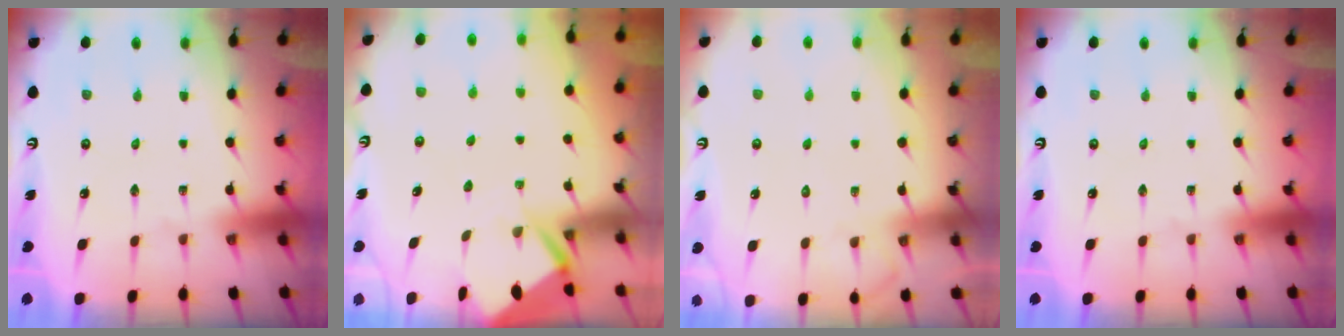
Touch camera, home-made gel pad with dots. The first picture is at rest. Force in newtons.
{"total": 3.6, "press": 3.6, "slide": 0.3}
{"total": 5.9, "press": 5.9, "slide": 0.7}
{"total": 0.0}